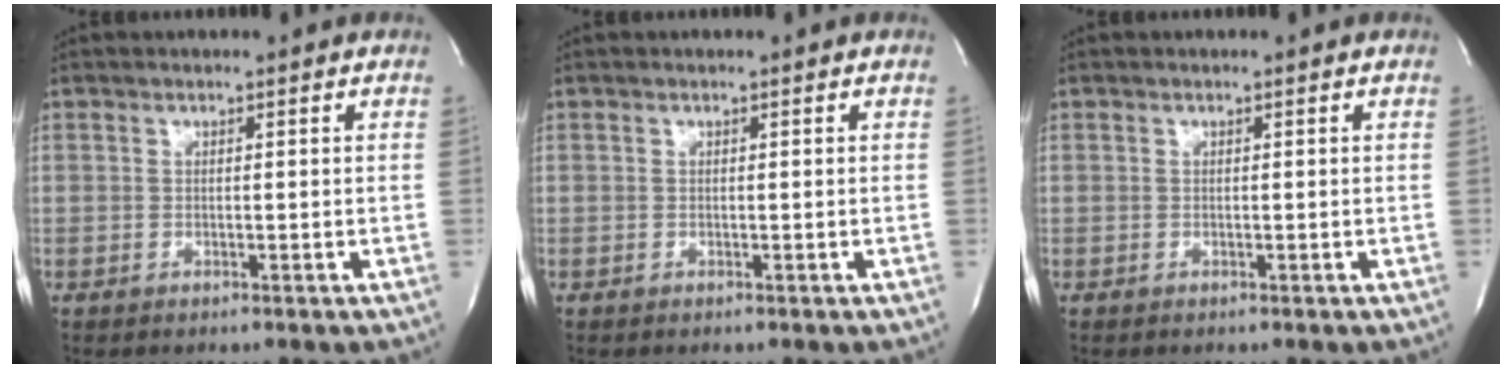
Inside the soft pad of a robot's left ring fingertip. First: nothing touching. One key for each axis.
{"total": 0.0}
{"total": 0.0}